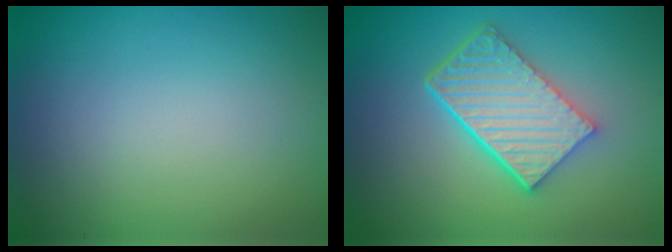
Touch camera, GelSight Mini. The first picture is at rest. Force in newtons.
{"total": 6.1, "press": 4.5, "slide": 4.1}